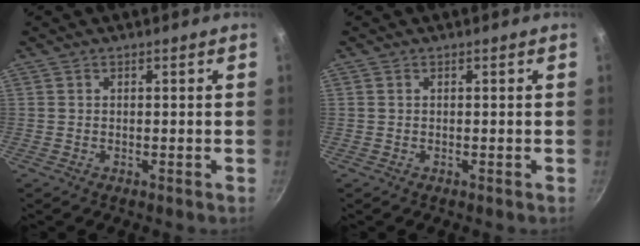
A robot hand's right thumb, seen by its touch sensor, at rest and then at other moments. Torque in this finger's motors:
{"motor_torque": [0.35, -0.02, 0.03, -0.17, -0.01]}